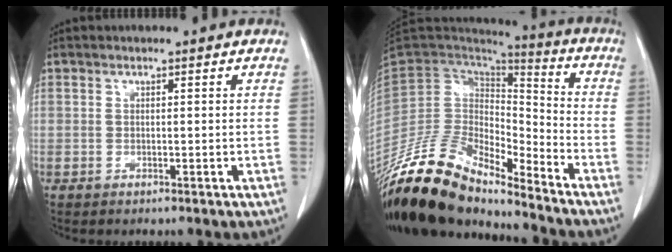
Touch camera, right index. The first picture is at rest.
{"total": 18.7, "force": [-16.3, 5.0, 7.7], "torque": [-0.137, 0.027, -0.296]}